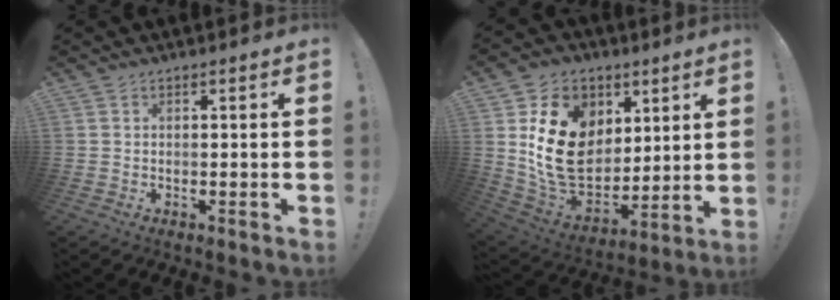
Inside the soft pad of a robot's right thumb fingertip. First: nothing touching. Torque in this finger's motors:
{"motor_torque": [1.91, 3.10, 0.34, 0.21, 0.18]}